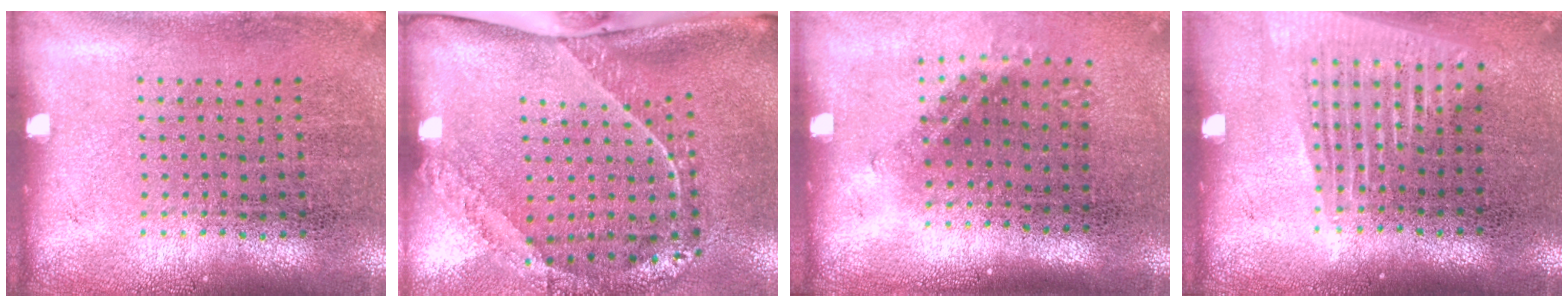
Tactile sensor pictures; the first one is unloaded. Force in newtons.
{"total": 2.5, "press": 1.7, "slide": 1.9}
{"total": 1.5, "press": 0.9, "slide": 1.2}
{"total": 1.6, "press": 1.4, "slide": 0.7}